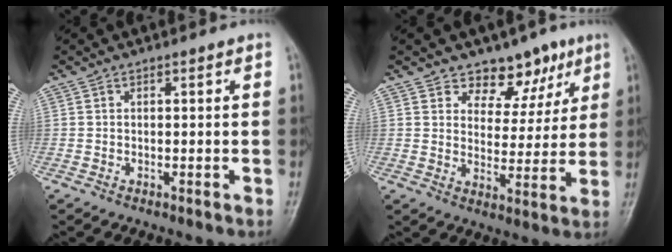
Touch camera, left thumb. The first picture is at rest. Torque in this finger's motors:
{"motor_torque": [-0.24, -0.21, 0.17, 0.06, -0.08]}